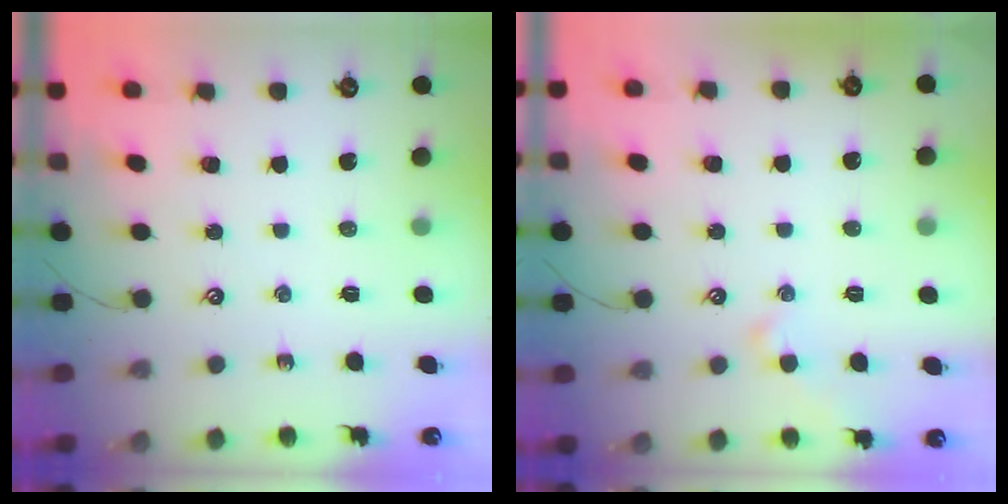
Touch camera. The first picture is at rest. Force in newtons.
{"total": 1.3, "press": 1.2, "slide": 0.4}